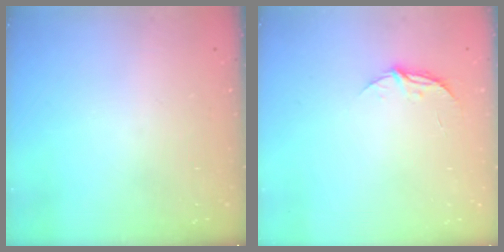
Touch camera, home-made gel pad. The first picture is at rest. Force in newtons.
{"total": 5.3, "press": 5.3, "slide": 0.5}